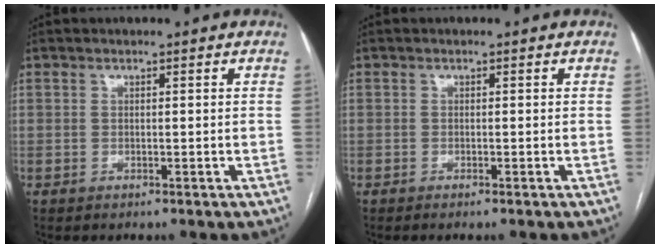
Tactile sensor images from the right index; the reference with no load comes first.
{"total": 0.6, "force": [-0.5, -0.1, 0.4], "torque": [-0.011, -0.001, -0.009]}